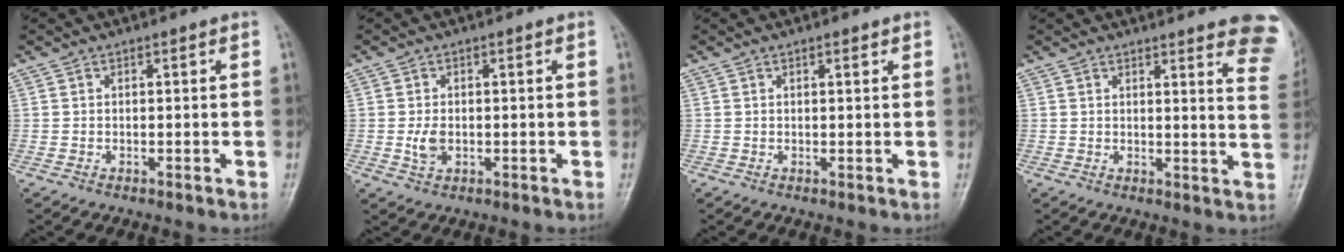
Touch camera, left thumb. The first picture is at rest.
{"total": 3.0, "force": [-0.3, 1.9, 2.2], "torque": [-0.043, -0.001, -0.005]}
{"total": 1.1, "force": [0.6, 0.3, 0.8], "torque": [-0.012, -0.001, 0.009]}
{"total": 13.5, "force": [10.4, 2.5, 8.3], "torque": [-0.065, -0.058, 0.097]}